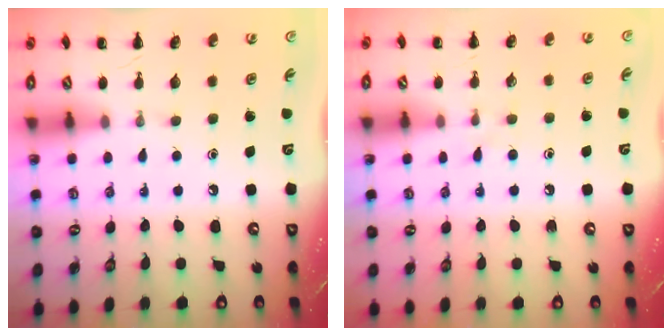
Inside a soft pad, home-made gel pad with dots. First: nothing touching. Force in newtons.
{"total": 3.7, "press": 3.3, "slide": 1.6}